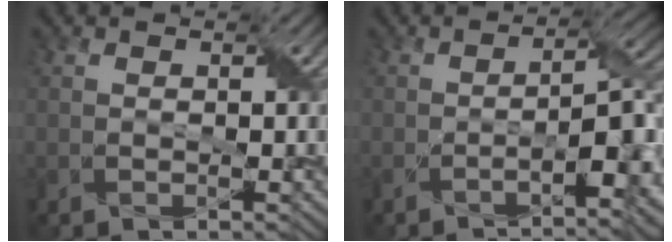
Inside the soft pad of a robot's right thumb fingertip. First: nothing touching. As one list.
[{"total": 8.8, "force": [-4.2, 2.0, 7.5], "torque": [-0.113, -0.005, -0.067]}]